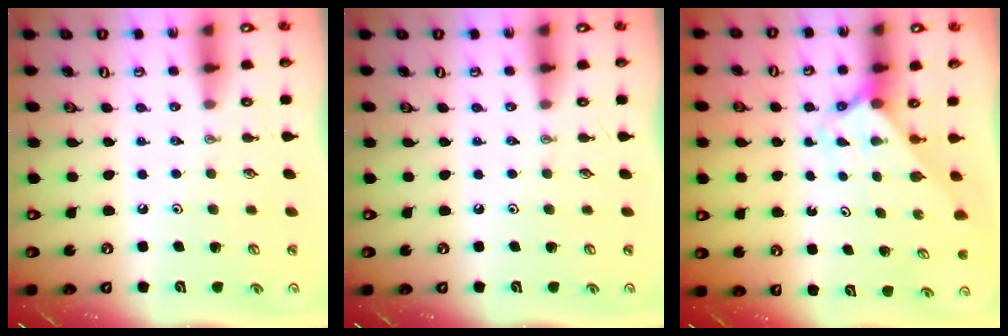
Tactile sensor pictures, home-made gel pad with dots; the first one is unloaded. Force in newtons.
{"total": 0.0}
{"total": 2.1, "press": 2.1, "slide": 0.2}